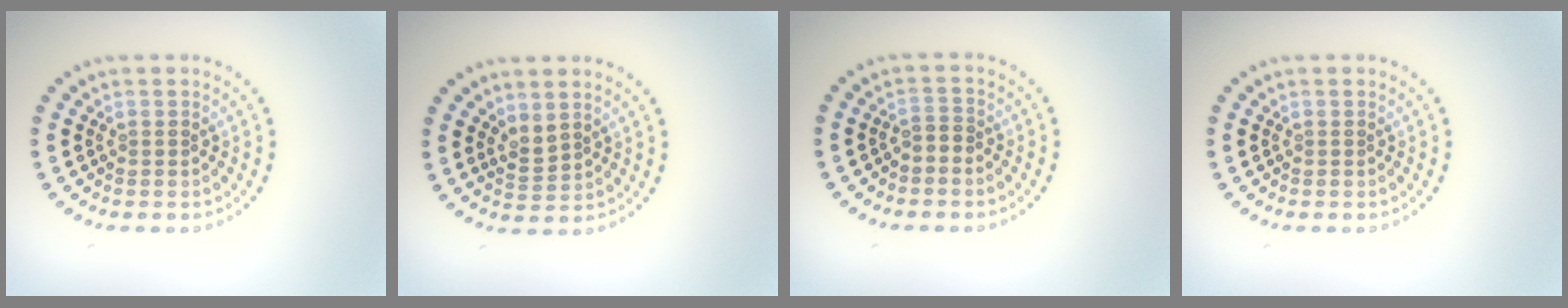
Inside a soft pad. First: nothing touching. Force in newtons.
{"total": 1.7, "press": 1.4, "slide": 1.0}
{"total": 1.2, "press": 1.0, "slide": 0.7}
{"total": 0.0}